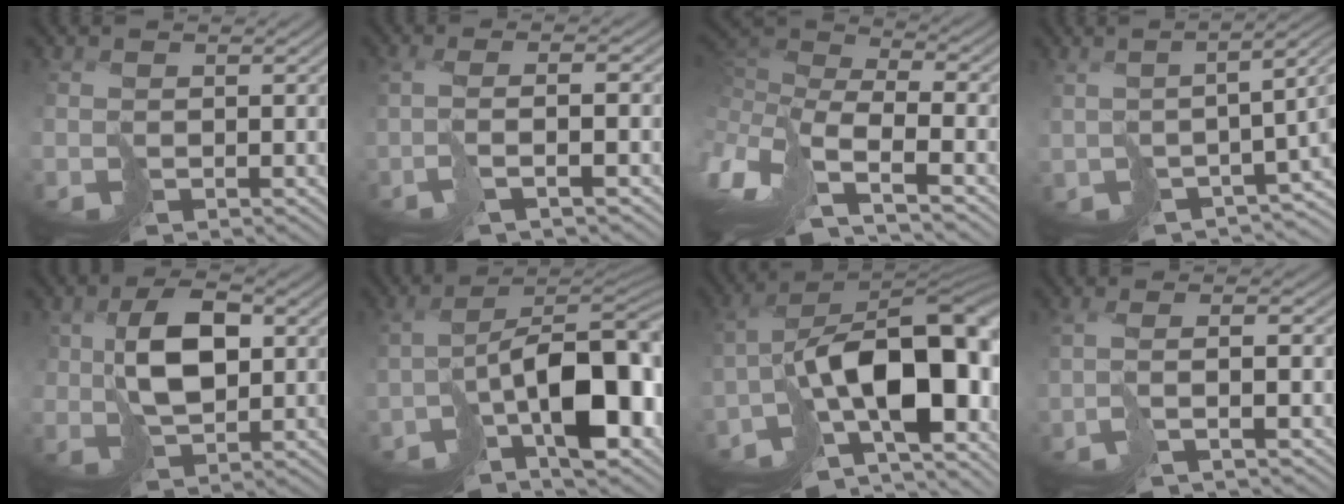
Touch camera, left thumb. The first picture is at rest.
{"total": 3.8, "force": [-0.3, -0.3, 3.8], "torque": [-0.058, 0.005, -0.009]}
{"total": 9.8, "force": [-2.9, 3.7, 8.6], "torque": [-0.241, -0.001, -0.042]}
{"total": 6.8, "force": [-1.8, 1.3, 6.4], "torque": [-0.102, -0.008, -0.018]}
{"total": 7.2, "force": [1.8, 4.2, 5.6], "torque": [-0.108, 0.012, 0.045]}
{"total": 12.1, "force": [-4.7, 4.9, 10.0], "torque": [-0.139, -0.001, -0.078]}
{"total": 16.9, "force": [-5.9, 7.7, 13.8], "torque": [-0.201, -0.006, -0.085]}
{"total": 3.2, "force": [-0.6, -0.4, 3.2], "torque": [-0.052, 0.006, -0.013]}